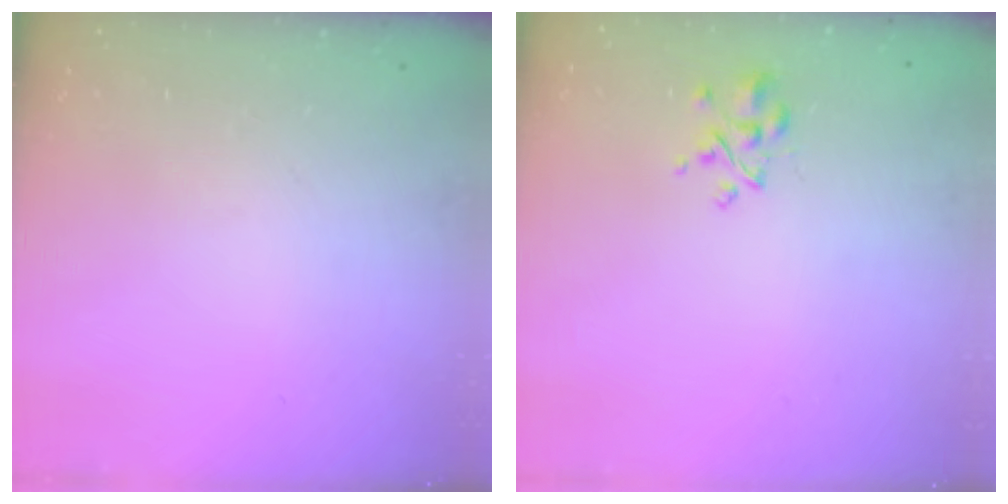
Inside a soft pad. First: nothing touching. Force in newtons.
{"total": 3.6, "press": 3.3, "slide": 1.3}